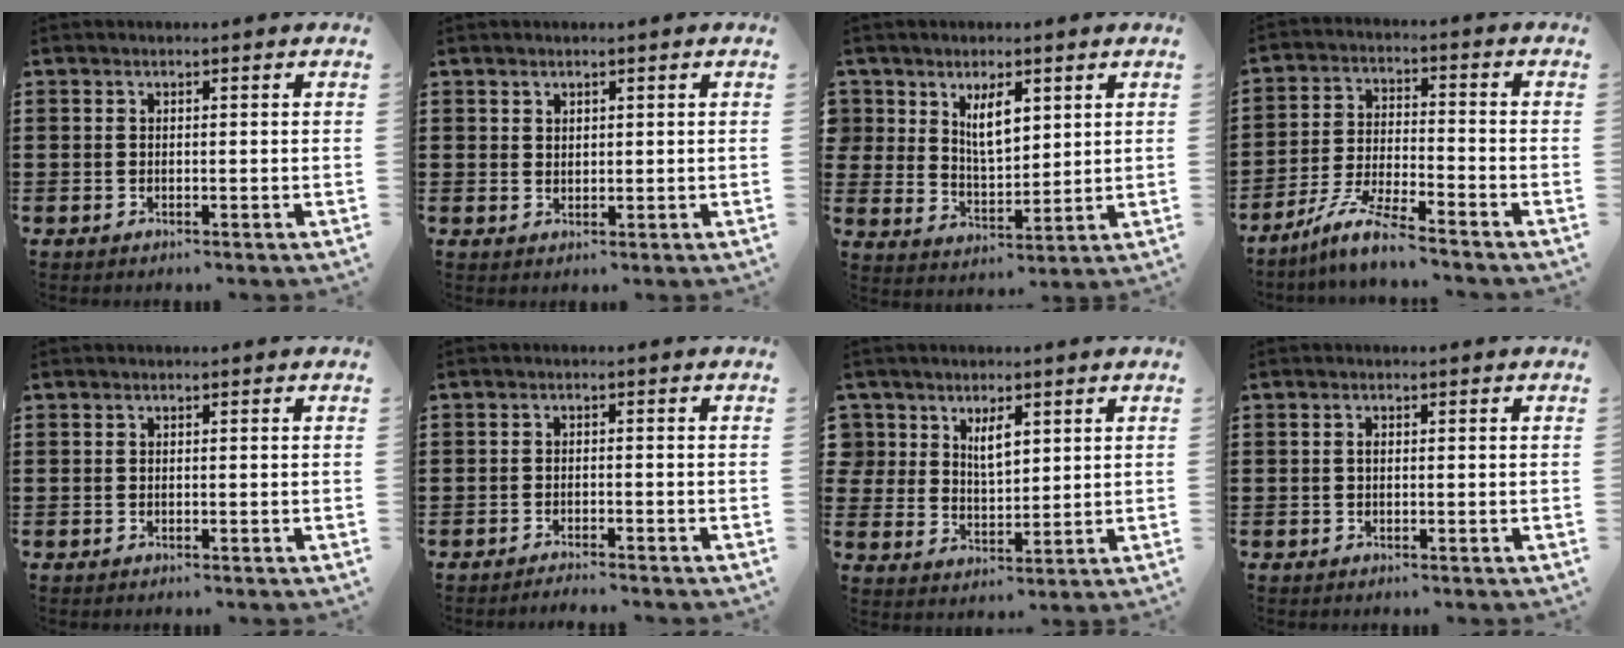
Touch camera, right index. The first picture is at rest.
{"total": 1.4, "force": [1.1, 0.7, 0.2], "torque": [-0.004, 0.002, 0.023]}
{"total": 6.6, "force": [3.5, 3.6, 4.2], "torque": [-0.080, 0.006, 0.062]}
{"total": 6.8, "force": [-6.0, -0.1, 3.2], "torque": [-0.079, -0.012, -0.121]}
{"total": 0.0}
{"total": 1.6, "force": [-1.6, -0.1, 0.0], "torque": [-0.004, 0.003, -0.033]}
{"total": 5.1, "force": [2.9, 3.3, 2.5], "torque": [-0.057, 0.010, 0.052]}
{"total": 0.7, "force": [0.0, 0.3, 0.6], "torque": [-0.014, -0.001, -0.001]}